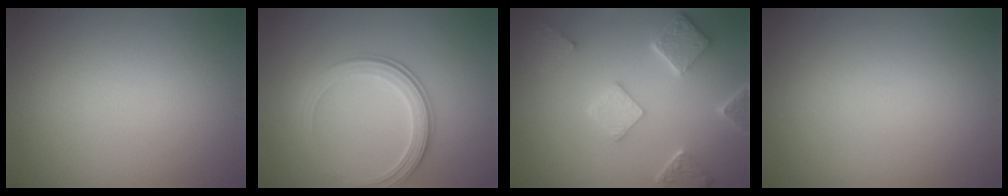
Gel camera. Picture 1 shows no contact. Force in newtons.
{"total": 3.3, "press": 2.8, "slide": 1.8}
{"total": 4.9, "press": 3.8, "slide": 3.0}
{"total": 0.0}